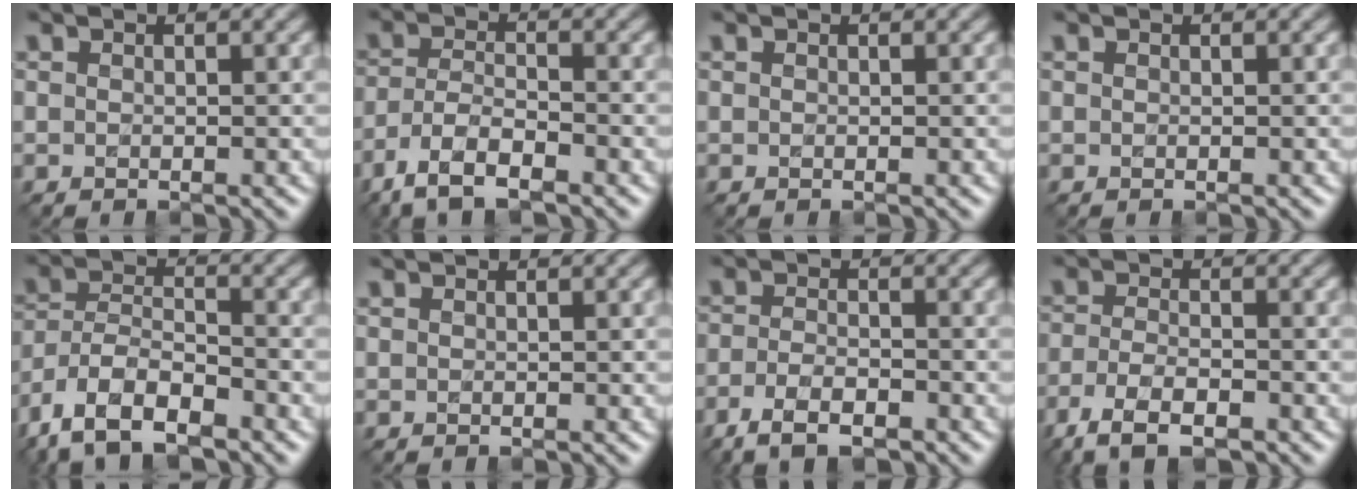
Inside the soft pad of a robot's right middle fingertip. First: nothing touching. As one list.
[{"total": 5.5, "force": [-3.9, 1.9, 3.4], "torque": [-0.070, -0.005, -0.078]}, {"total": 0.0}, {"total": 0.0}, {"total": 9.7, "force": [-6.8, 4.1, 5.6], "torque": [-0.110, -0.011, -0.131]}, {"total": 0.0}, {"total": 4.4, "force": [-2.9, 1.6, 3.0], "torque": [-0.059, -0.006, -0.057]}, {"total": 5.2, "force": [-3.4, 1.9, 3.3], "torque": [-0.071, -0.010, -0.069]}]